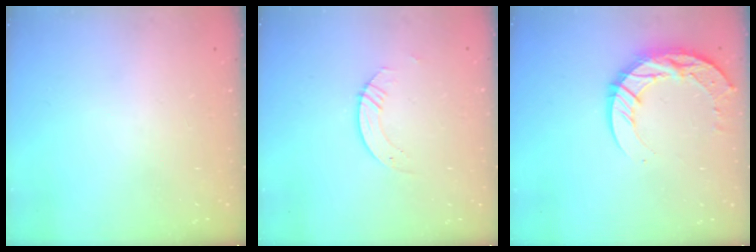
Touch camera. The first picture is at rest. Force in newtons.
{"total": 2.6, "press": 2.6, "slide": 0.2}
{"total": 13.1, "press": 13.1, "slide": 1.1}